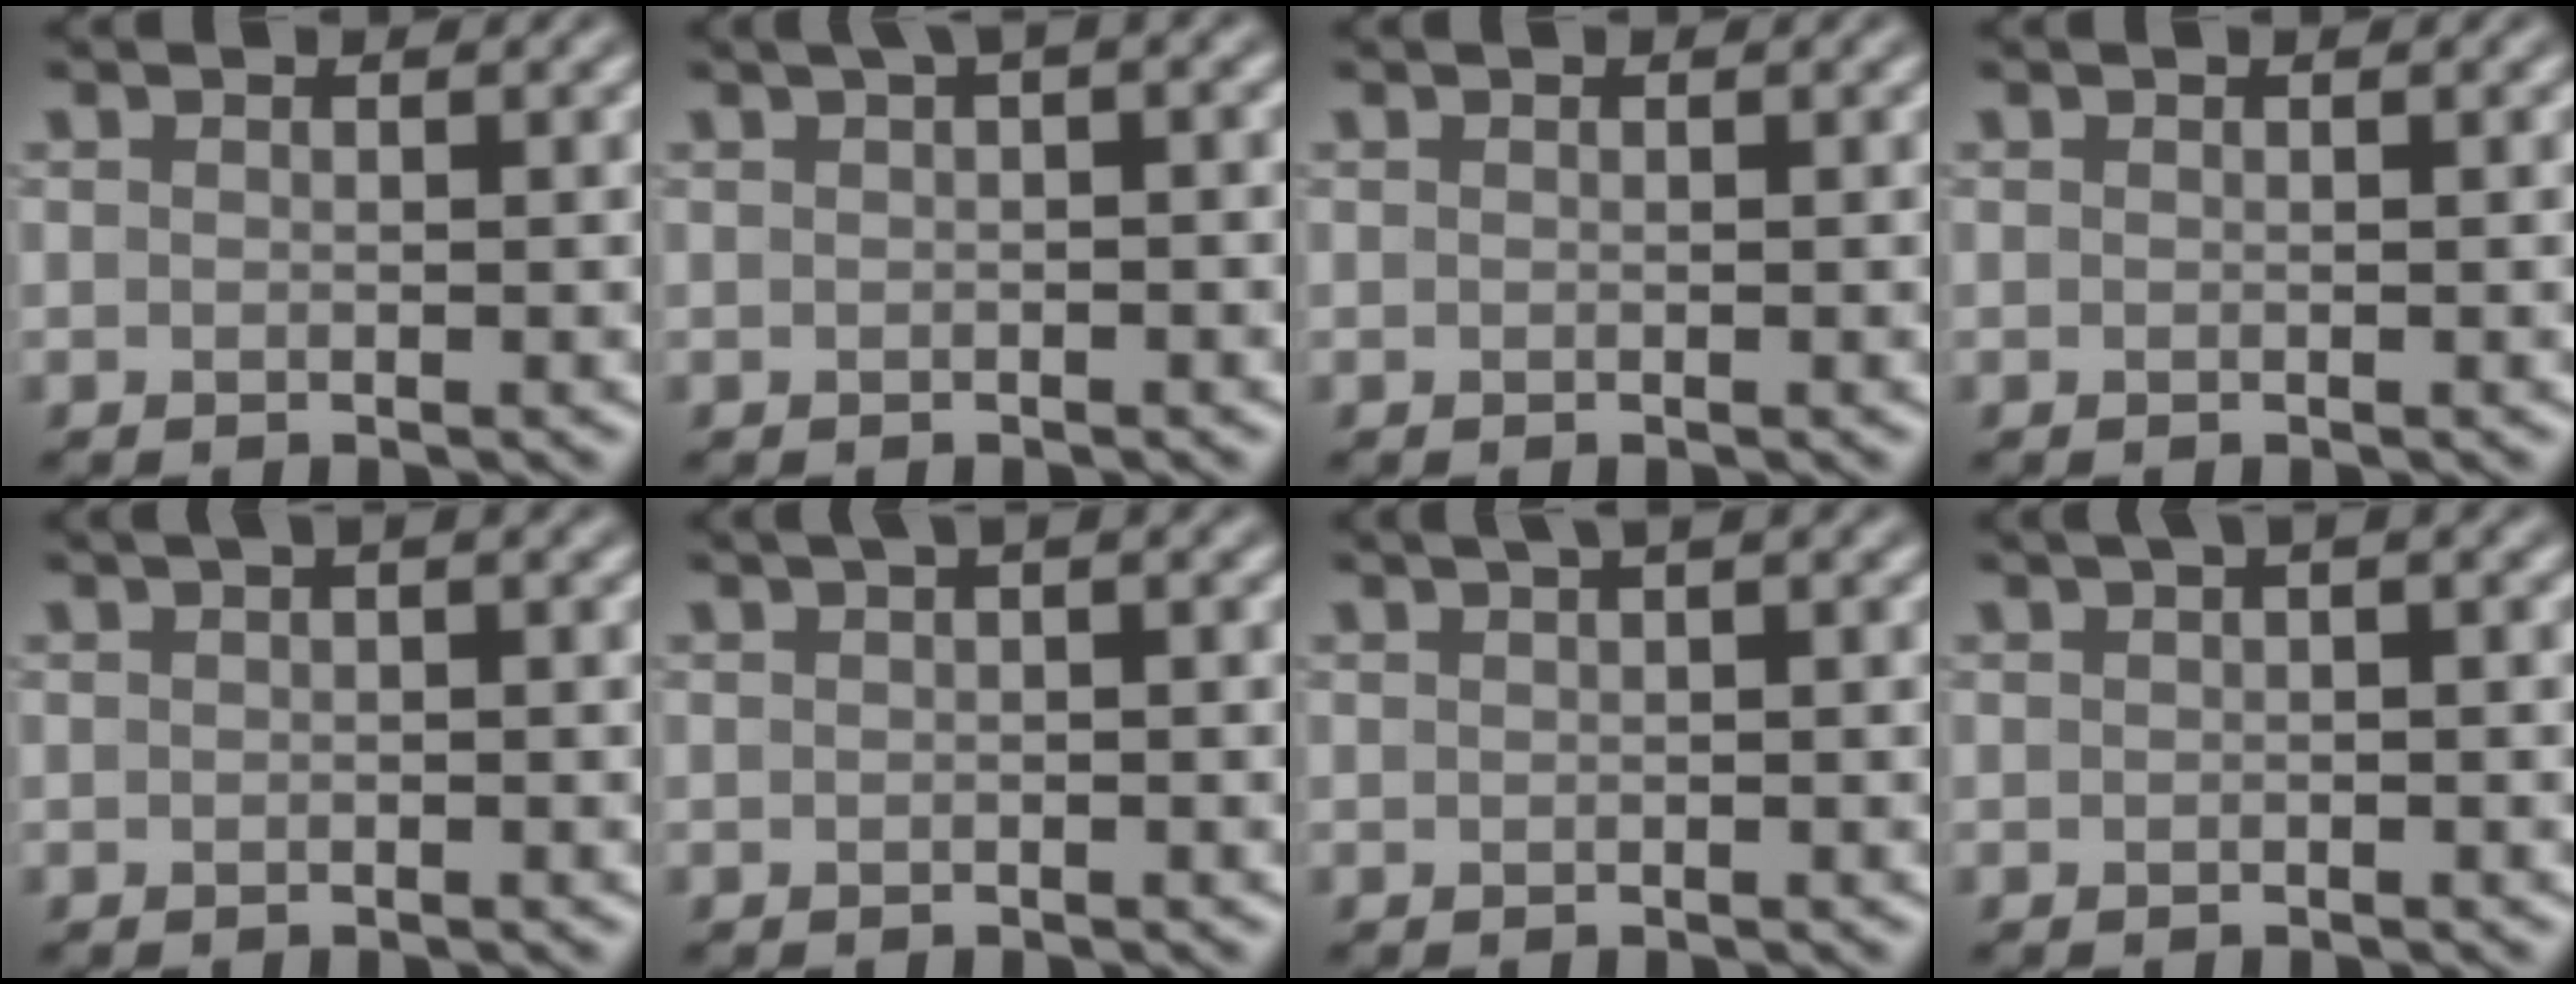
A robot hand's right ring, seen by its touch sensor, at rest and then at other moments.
{"total": 2.3, "force": [0.9, 0.6, 2.0], "torque": [-0.024, 0.007, 0.011]}
{"total": 0.0}
{"total": 0.0}
{"total": 1.3, "force": [0.3, 0.3, 1.2], "torque": [-0.020, 0.002, 0.002]}
{"total": 1.6, "force": [0.4, 0.3, 1.5], "torque": [-0.022, 0.004, 0.003]}
{"total": 2.5, "force": [1.1, 0.7, 2.1], "torque": [-0.024, 0.008, 0.013]}
{"total": 1.6, "force": [0.5, 0.4, 1.5], "torque": [-0.023, 0.003, 0.004]}